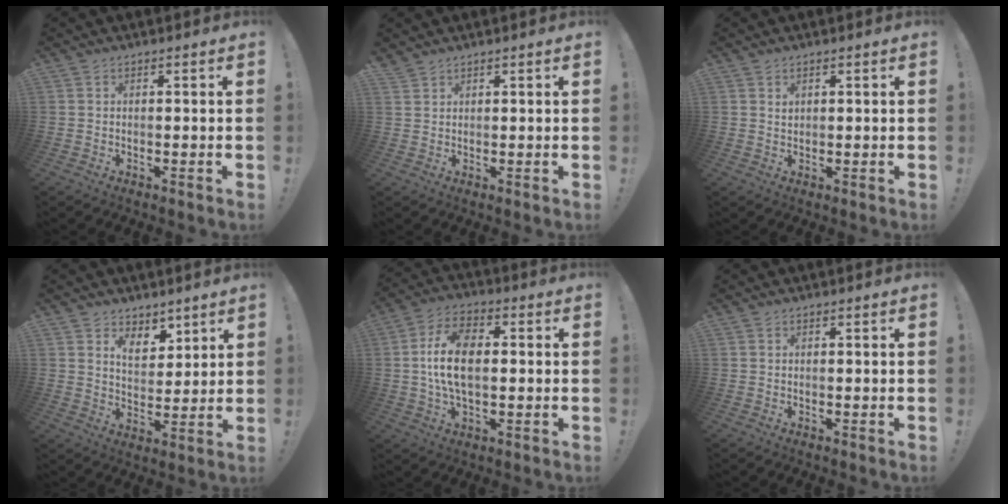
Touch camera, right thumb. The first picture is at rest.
{"total": 1.8, "force": [1.7, 0.6, 0.4], "torque": [-0.009, -0.009, 0.033]}
{"total": 1.2, "force": [0.9, 0.7, 0.2], "torque": [0.001, -0.002, 0.016]}
{"total": 7.4, "force": [4.8, 5.0, 2.5], "torque": [-0.043, -0.032, 0.091]}
{"total": 12.6, "force": [0.4, 7.0, 10.4], "torque": [-0.190, 0.005, 0.008]}
{"total": 0.0}